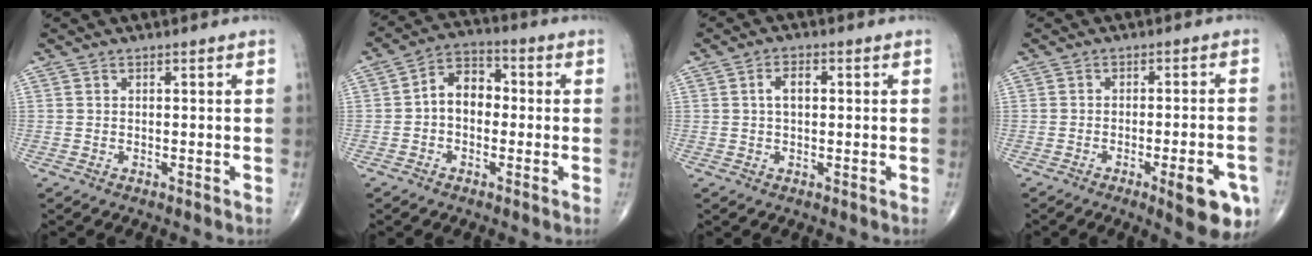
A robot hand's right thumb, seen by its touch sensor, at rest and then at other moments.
{"total": 7.6, "force": [-0.4, 5.4, 5.3], "torque": [-0.062, 0.029, -0.021]}
{"total": 3.4, "force": [0.5, 1.9, 2.8], "torque": [-0.046, 0.008, 0.006]}
{"total": 10.0, "force": [-4.5, 2.6, 8.5], "torque": [-0.096, 0.012, -0.054]}